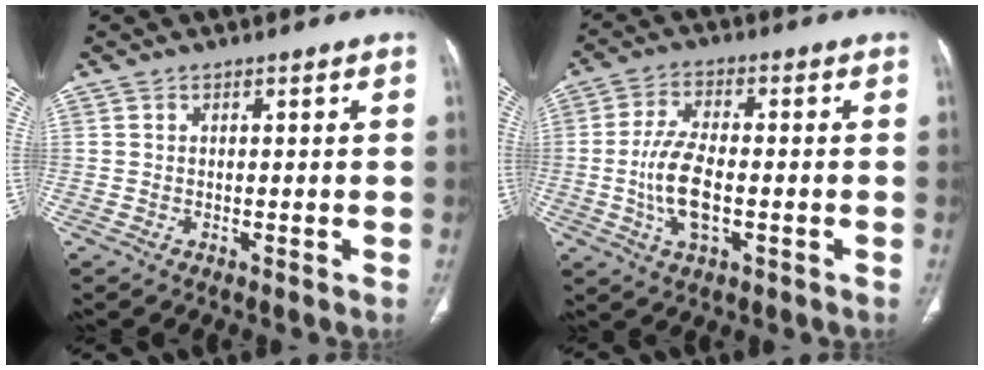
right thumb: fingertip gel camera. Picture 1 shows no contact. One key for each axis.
{"total": 9.6, "fx": -1.5, "fy": 4.4, "fz": 8.4, "tx": -0.171, "ty": 0.008, "tz": -0.028}